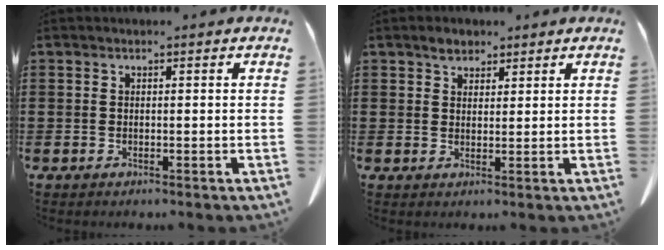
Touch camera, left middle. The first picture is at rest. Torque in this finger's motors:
{"motor_torque": [0.02, 0.01, 0.02, 0.01]}